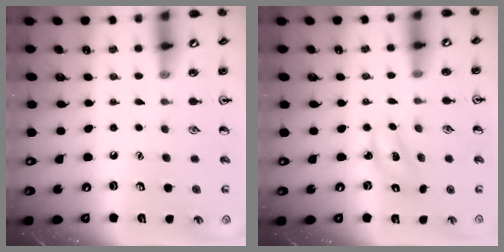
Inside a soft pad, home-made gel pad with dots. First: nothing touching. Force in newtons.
{"total": 2.2, "press": 2.1, "slide": 0.5}